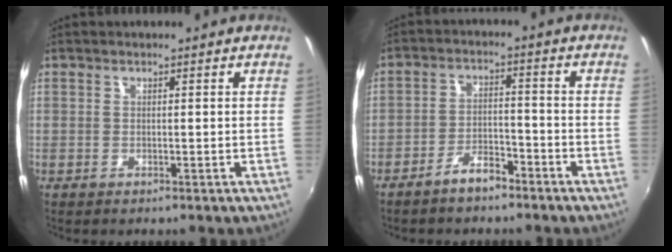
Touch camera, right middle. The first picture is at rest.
{"total": 5.4, "force": [-4.3, 1.7, 2.8], "torque": [-0.066, 0.011, -0.071]}